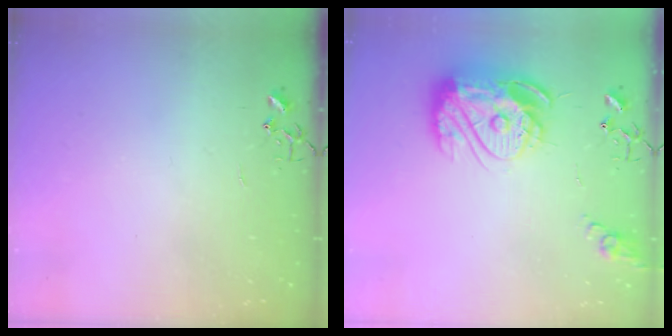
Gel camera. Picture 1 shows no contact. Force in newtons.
{"total": 17.3, "press": 17.2, "slide": 1.8}